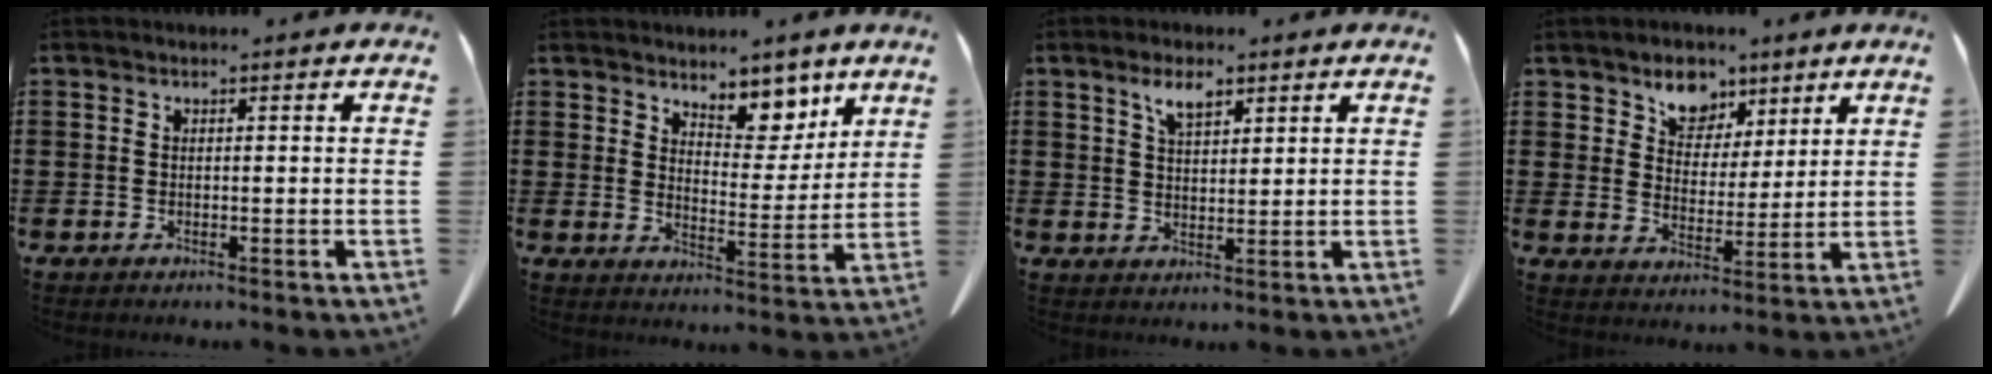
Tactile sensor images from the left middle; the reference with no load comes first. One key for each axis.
{"total": 6.7, "fx": 5.9, "fy": 2.6, "fz": 1.8, "tx": -0.028, "ty": -0.041, "tz": 0.104}
{"total": 4.2, "fx": 2.8, "fy": 1.7, "fz": 2.6, "tx": -0.050, "ty": 0.001, "tz": 0.050}
{"total": 6.5, "fx": 4.6, "fy": 4.4, "fz": 1.4, "tx": -0.053, "ty": -0.011, "tz": 0.083}